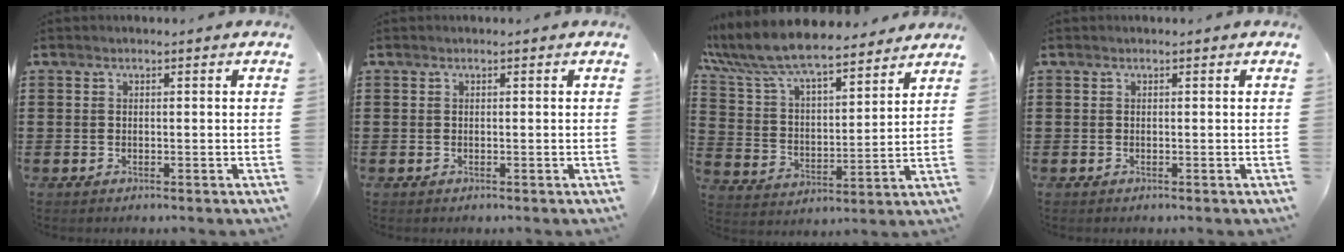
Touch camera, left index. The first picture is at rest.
{"total": 0.0}
{"total": 9.2, "force": [8.3, 1.9, 3.5], "torque": [-0.105, -0.041, 0.145]}
{"total": 0.0}